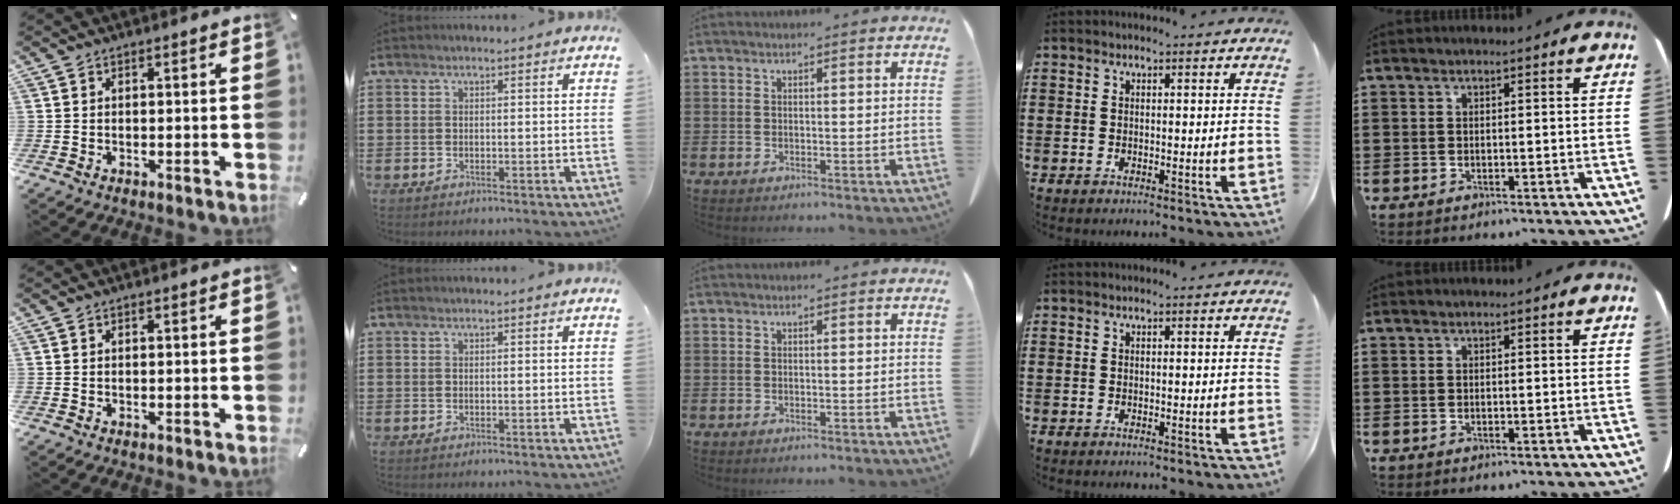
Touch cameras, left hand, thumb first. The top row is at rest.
{}